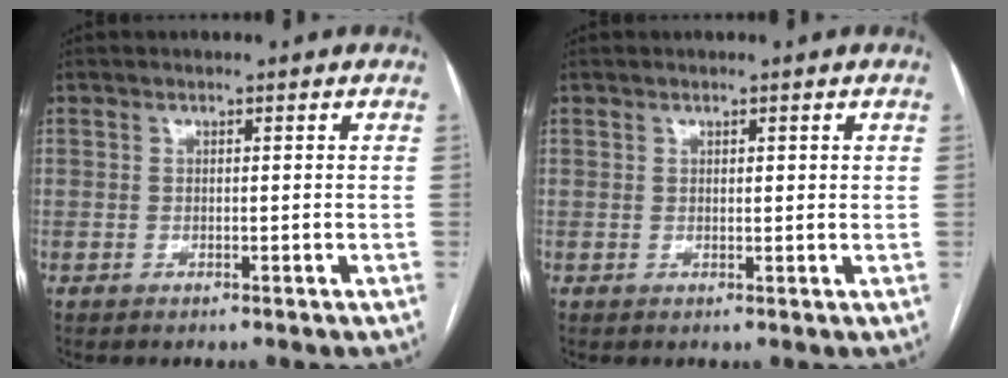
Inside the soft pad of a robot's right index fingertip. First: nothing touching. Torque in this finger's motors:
{"motor_torque": [-0.02, 0.17, -0.04, 0.00]}